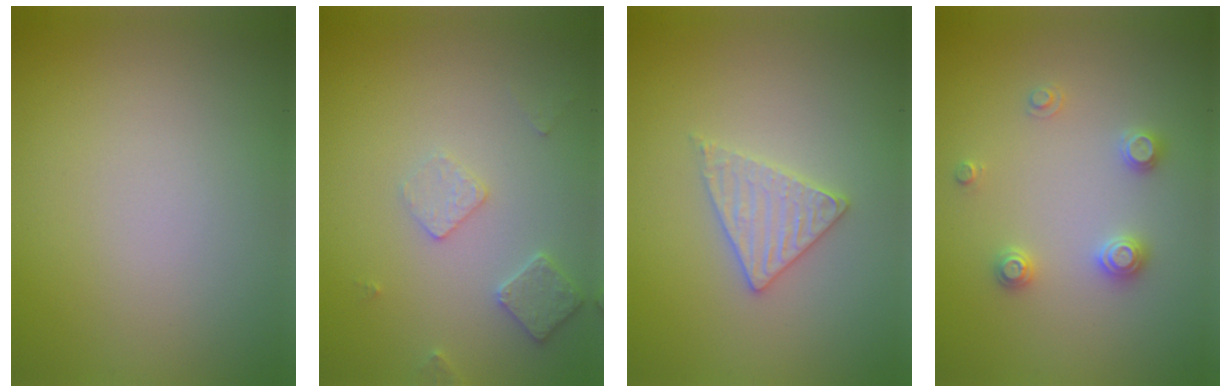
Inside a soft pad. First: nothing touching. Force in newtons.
{"total": 2.1, "press": 2.1, "slide": 0.3}
{"total": 2.4, "press": 2.4, "slide": 0.3}
{"total": 2.3, "press": 2.3, "slide": 0.2}